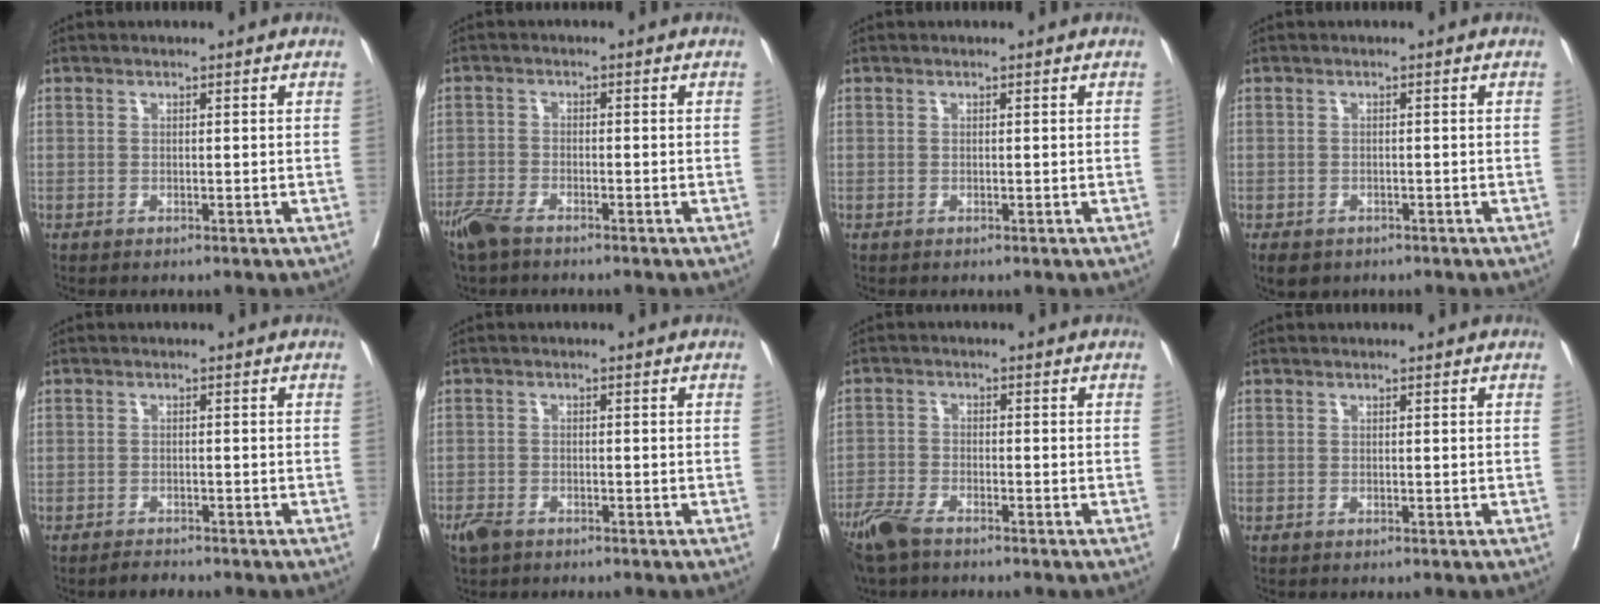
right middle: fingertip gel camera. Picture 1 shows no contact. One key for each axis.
{"total": 4.6, "fx": -3.7, "fy": 1.2, "fz": 2.4, "tx": -0.050, "ty": -0.008, "tz": -0.072}
{"total": 0.0}
{"total": 5.6, "fx": -3.7, "fy": 3.6, "fz": 2.1, "tx": -0.043, "ty": -0.005, "tz": -0.050}
{"total": 1.5, "fx": -1.4, "fy": 0.3, "fz": 0.3, "tx": -0.010, "ty": -0.005, "tz": -0.021}
{"total": 2.7, "fx": -2.0, "fy": 1.4, "fz": 1.1, "tx": -0.025, "ty": -0.002, "tz": -0.034}
{"total": 5.8, "fx": -4.7, "fy": 1.5, "fz": 3.1, "tx": -0.065, "ty": -0.012, "tz": -0.092}
{"total": 0.0}